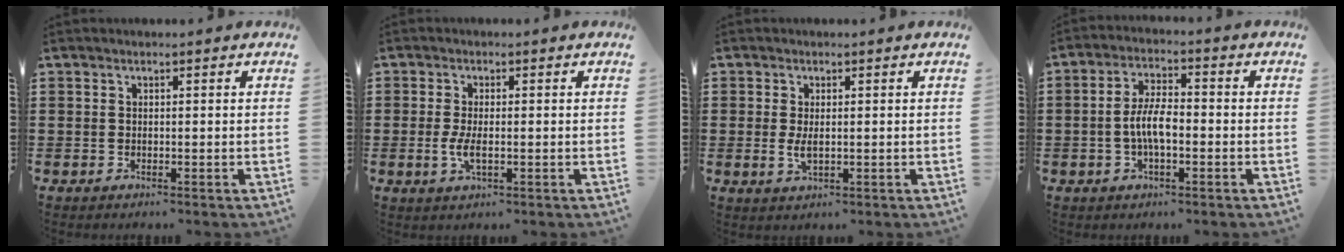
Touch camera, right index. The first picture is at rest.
{"total": 3.2, "force": [-0.5, 1.1, 3.0], "torque": [-0.067, -0.004, -0.013]}
{"total": 2.6, "force": [0.1, 1.3, 2.2], "torque": [-0.052, 0.002, 0.000]}
{"total": 6.1, "force": [-1.1, 2.4, 5.5], "torque": [-0.115, 0.002, -0.025]}